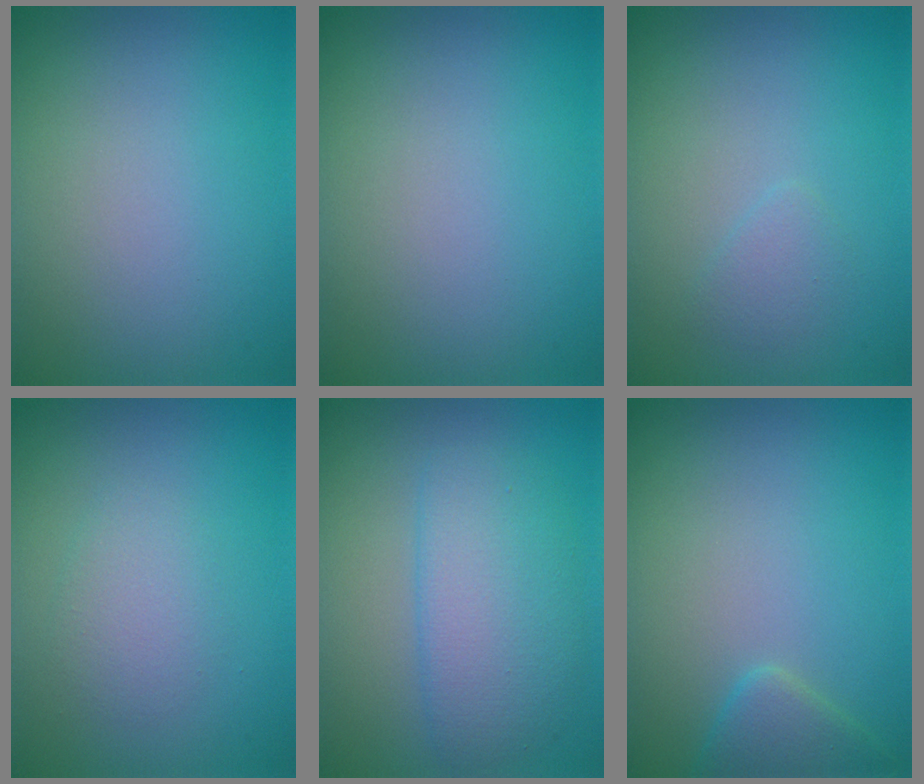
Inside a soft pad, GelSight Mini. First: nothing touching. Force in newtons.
{"total": 0.0}
{"total": 1.1, "press": 1.1, "slide": 0.1}
{"total": 2.0, "press": 2.0, "slide": 0.1}
{"total": 4.6, "press": 4.6, "slide": 0.1}
{"total": 2.4, "press": 2.4, "slide": 0.1}